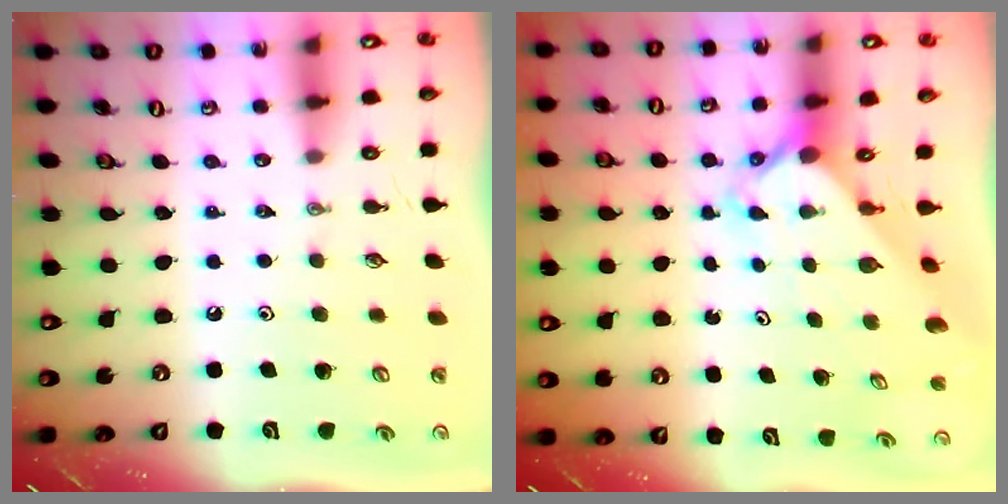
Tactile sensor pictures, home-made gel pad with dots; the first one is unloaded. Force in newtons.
{"total": 2.3, "press": 2.3, "slide": 0.1}